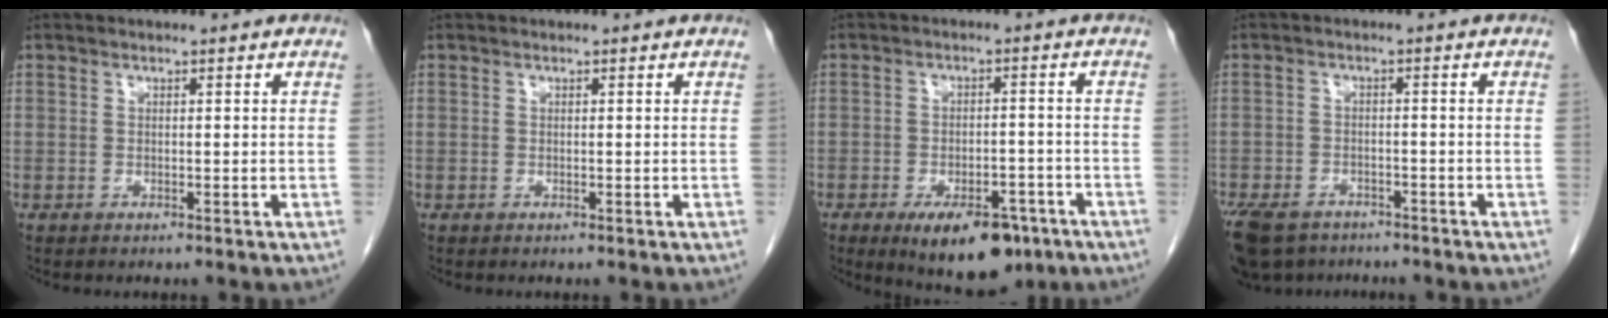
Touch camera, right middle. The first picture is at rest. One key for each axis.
{"total": 0.0}
{"total": 11.1, "fx": -7.0, "fy": 4.8, "fz": 7.2, "tx": -0.097, "ty": -0.004, "tz": -0.099}
{"total": 11.0, "fx": -8.2, "fy": 6.1, "fz": 4.1, "tx": -0.100, "ty": -0.015, "tz": -0.121}